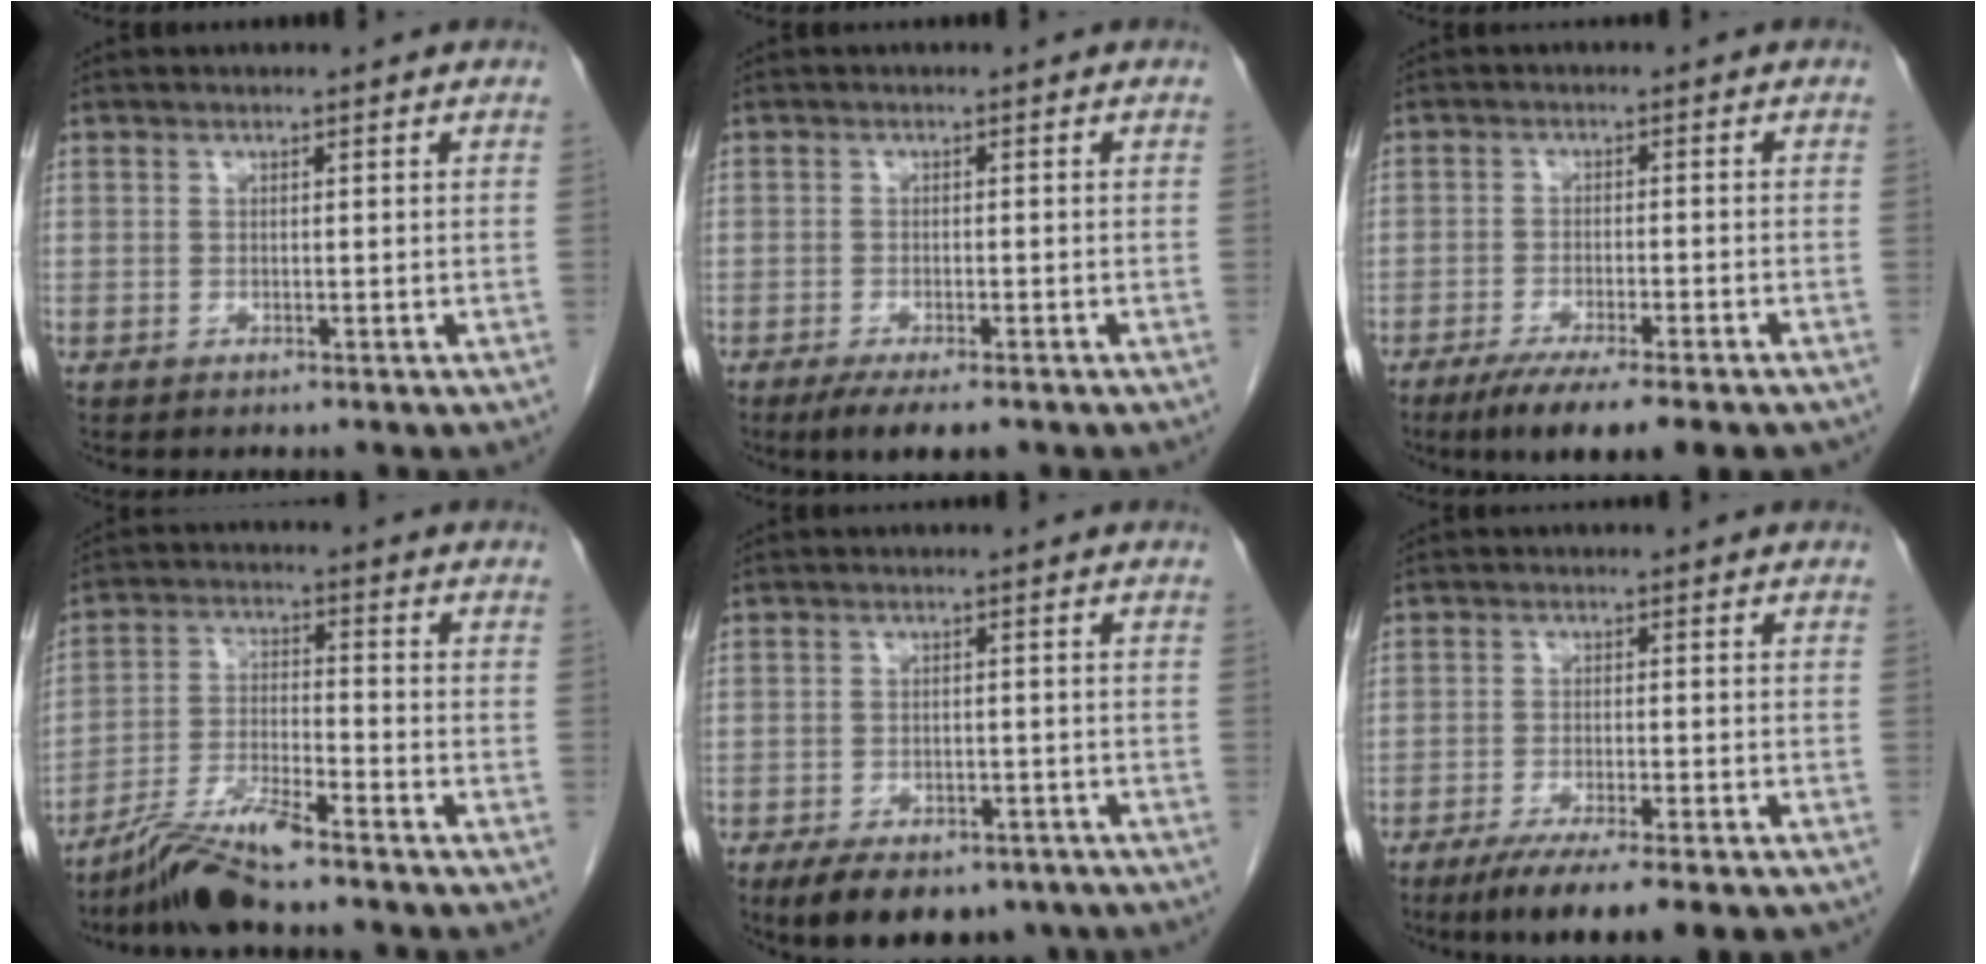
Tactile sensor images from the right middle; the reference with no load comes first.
{"total": 5.3, "force": [-3.8, 1.2, 3.5], "torque": [-0.052, -0.012, -0.057]}
{"total": 10.8, "force": [-8.1, 1.4, 6.9], "torque": [-0.092, -0.018, -0.117]}
{"total": 8.1, "force": [-6.8, 0.2, 4.4], "torque": [-0.089, -0.016, -0.130]}
{"total": 11.8, "force": [-8.4, 5.9, 5.8], "torque": [-0.090, -0.001, -0.116]}
{"total": 9.9, "force": [-7.4, 1.0, 6.5], "torque": [-0.089, -0.018, -0.108]}